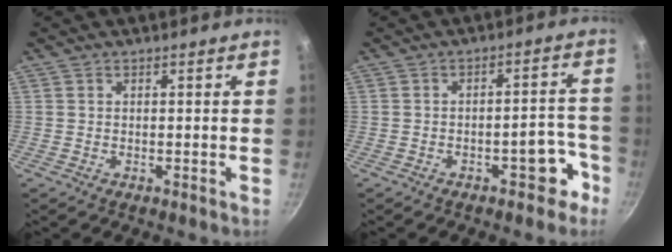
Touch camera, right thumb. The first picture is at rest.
{"total": 6.7, "force": [-3.8, 3.2, 4.5], "torque": [-0.016, 0.051, -0.038]}